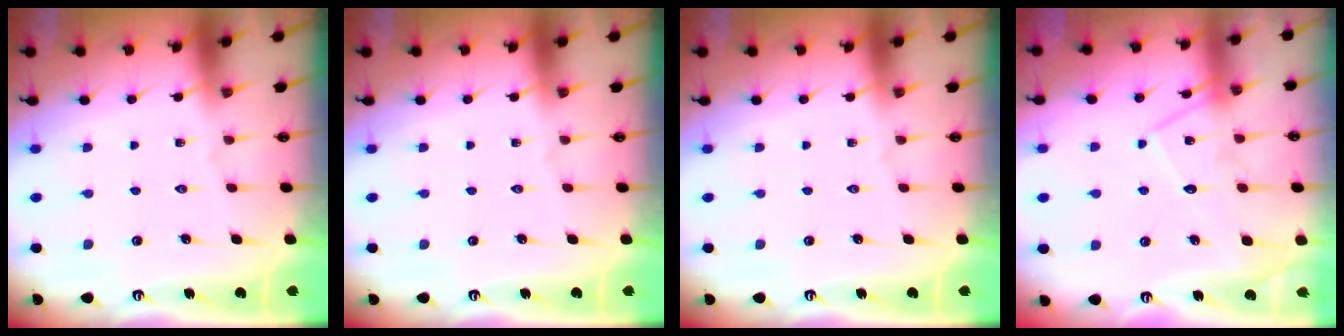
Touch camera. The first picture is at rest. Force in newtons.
{"total": 0.0}
{"total": 0.0}
{"total": 11.7, "press": 11.7, "slide": 0.8}